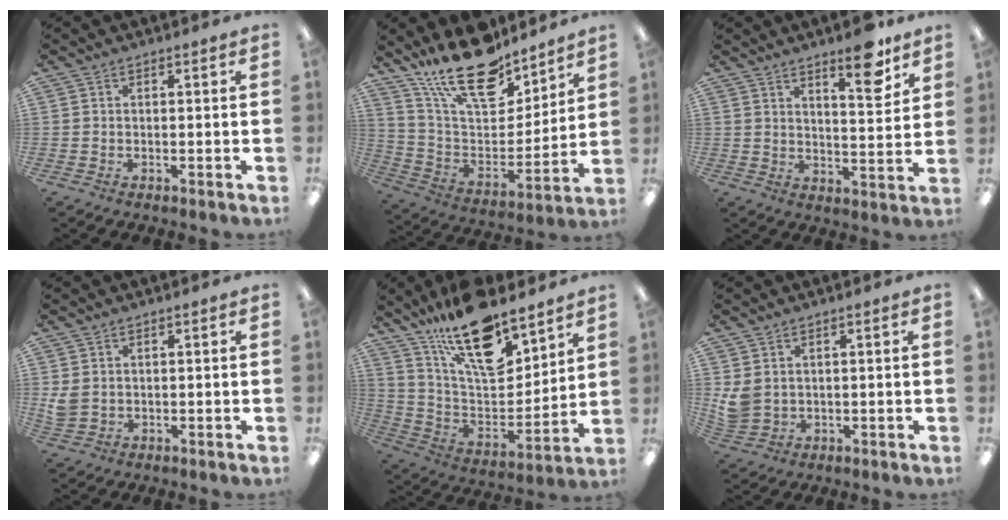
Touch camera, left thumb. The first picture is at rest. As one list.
[{"total": 21.0, "force": [16.1, 8.3, 10.8], "torque": [-0.199, -0.098, 0.285]}, {"total": 10.4, "force": [7.6, 2.6, 6.6], "torque": [-0.082, -0.048, 0.120]}, {"total": 3.0, "force": [1.0, 2.4, 1.6], "torque": [-0.032, 0.003, 0.020]}, {"total": 21.7, "force": [14.9, 8.7, 13.1], "torque": [-0.220, -0.094, 0.260]}, {"total": 4.8, "force": [1.9, 3.7, 2.4], "torque": [-0.047, -0.005, 0.039]}]